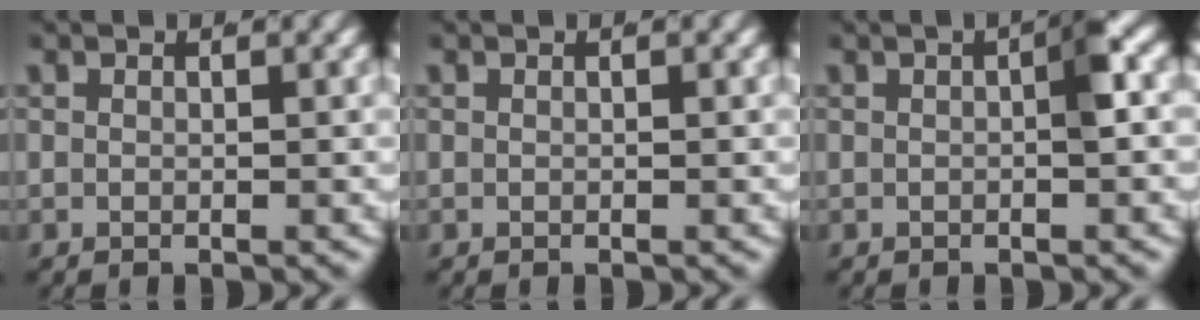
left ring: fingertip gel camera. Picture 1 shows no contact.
{"total": 0.0}
{"total": 1.7, "force": [0.1, 0.1, 1.7], "torque": [-0.022, 0.008, -0.004]}